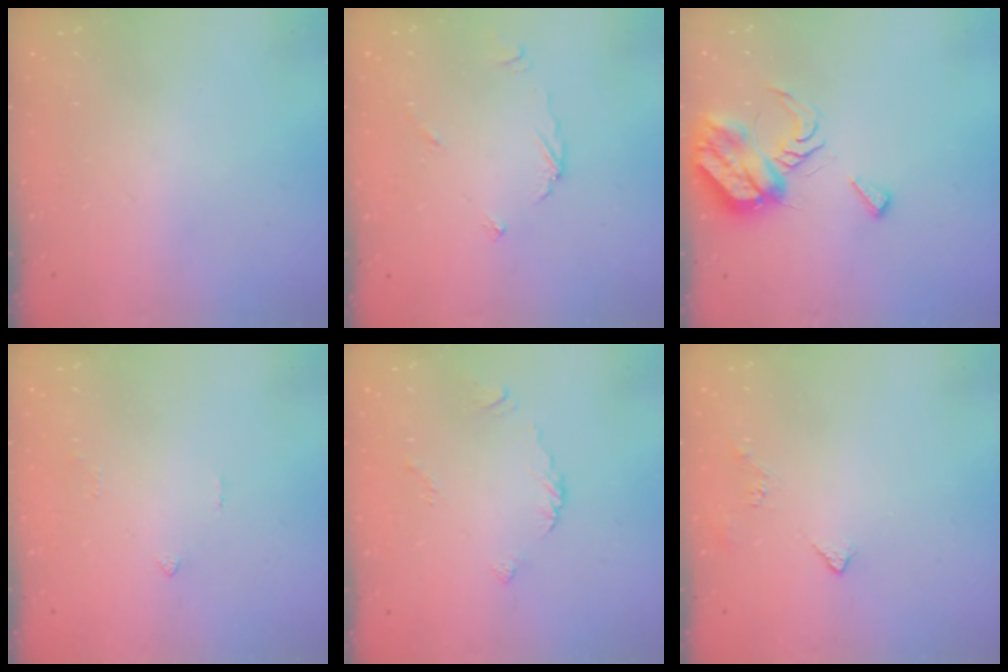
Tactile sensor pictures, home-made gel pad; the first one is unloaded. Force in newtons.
{"total": 3.4, "press": 3.4, "slide": 0.3}
{"total": 9.2, "press": 9.2, "slide": 0.3}
{"total": 1.6, "press": 1.5, "slide": 0.6}
{"total": 3.0, "press": 3.0, "slide": 0.4}
{"total": 3.4, "press": 3.4, "slide": 0.7}